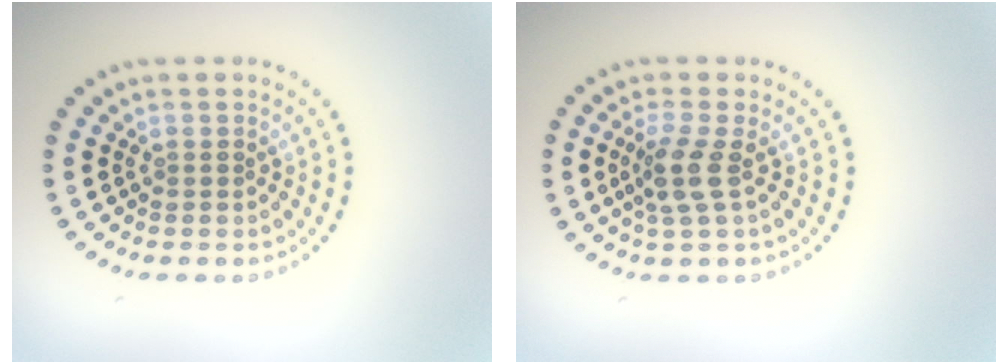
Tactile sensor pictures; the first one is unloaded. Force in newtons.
{"total": 2.6, "press": 2.0, "slide": 1.7}